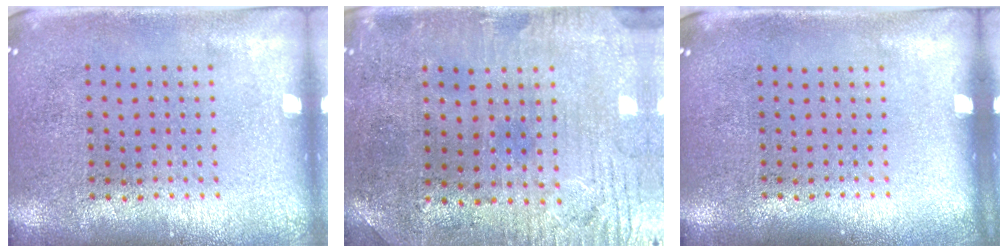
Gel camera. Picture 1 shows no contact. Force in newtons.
{"total": 1.0, "press": 0.8, "slide": 0.6}
{"total": 0.0}